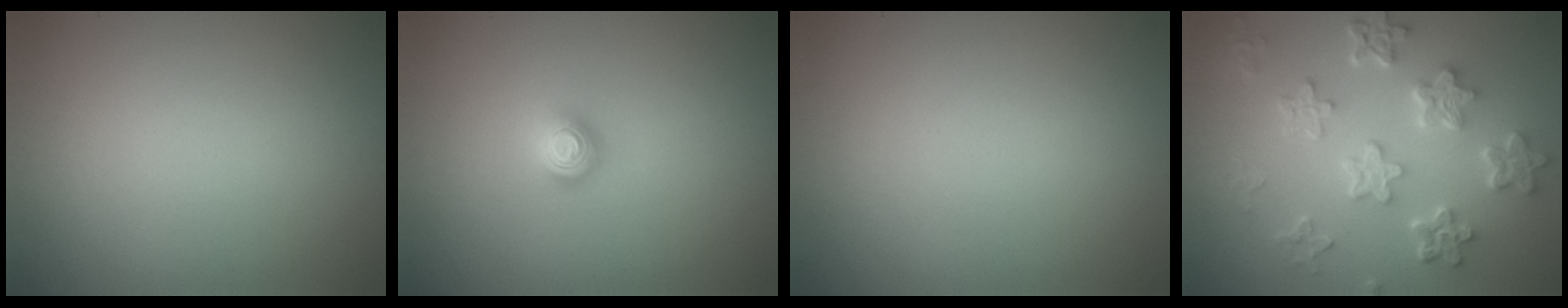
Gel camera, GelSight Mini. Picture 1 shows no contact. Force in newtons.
{"total": 1.8, "press": 1.3, "slide": 1.2}
{"total": 0.0}
{"total": 6.1, "press": 4.7, "slide": 3.8}